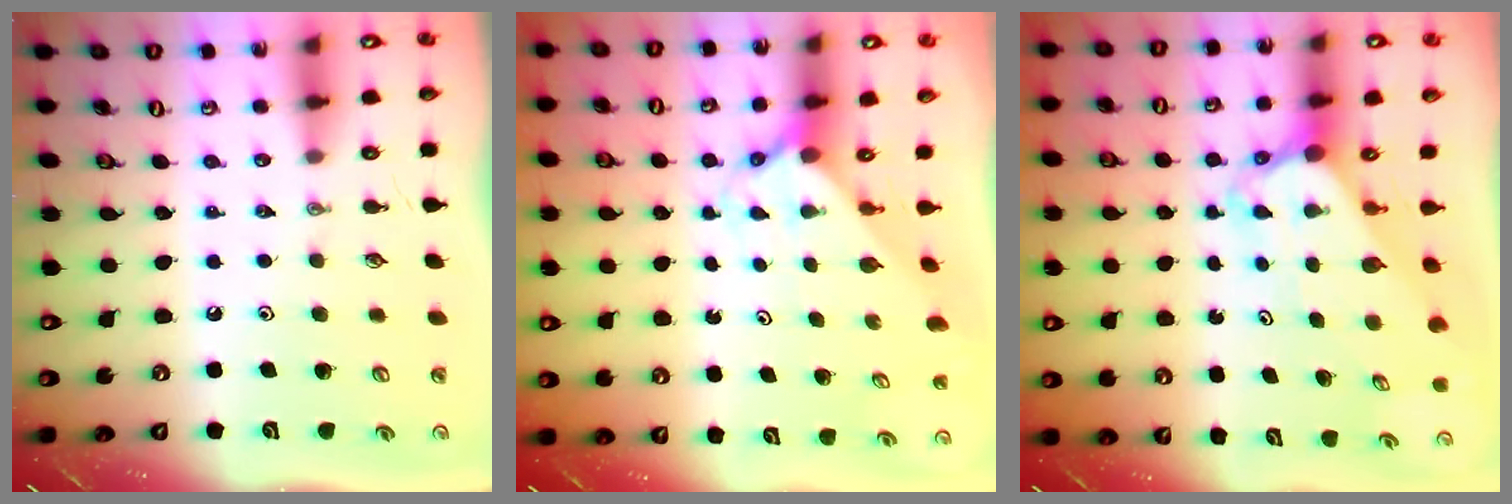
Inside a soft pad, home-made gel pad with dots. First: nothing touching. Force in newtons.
{"total": 1.6, "press": 1.6, "slide": 0.1}
{"total": 3.5, "press": 3.4, "slide": 0.3}